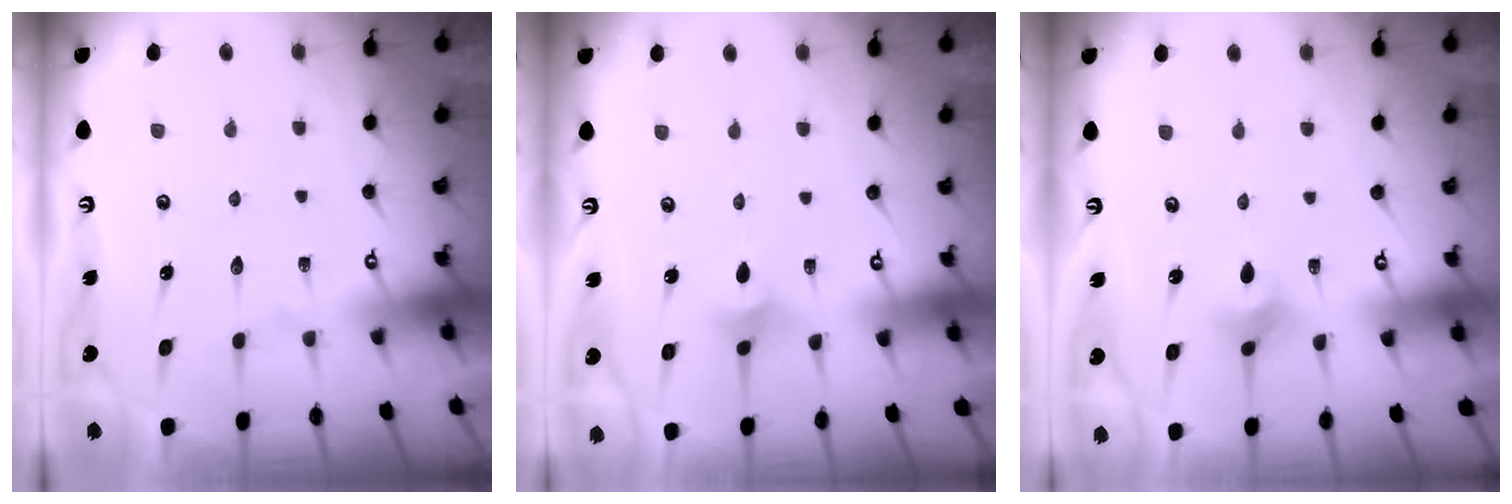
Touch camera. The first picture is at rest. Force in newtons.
{"total": 2.7, "press": 2.6, "slide": 0.7}
{"total": 2.2, "press": 2.1, "slide": 0.4}